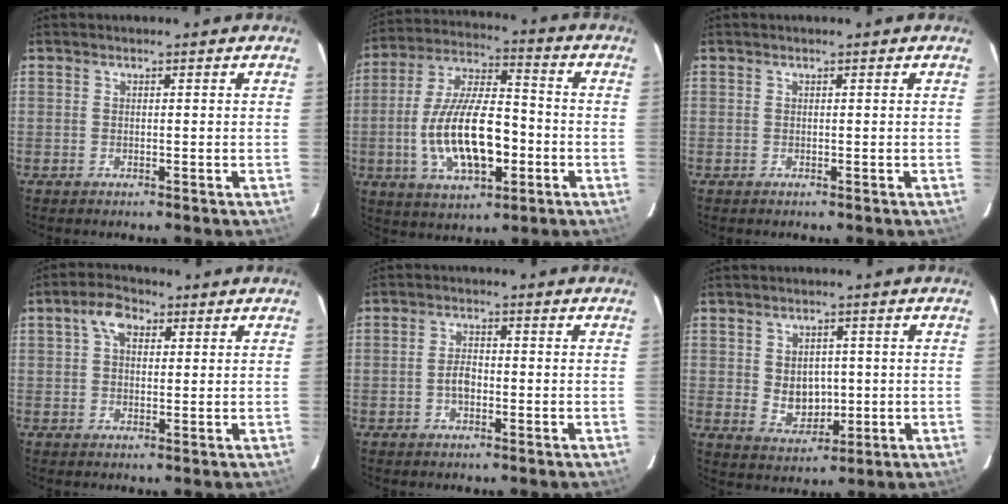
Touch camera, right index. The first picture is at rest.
{"total": 17.6, "force": [-4.2, 7.5, 15.4], "torque": [-0.305, 0.001, -0.066]}
{"total": 0.0}
{"total": 4.4, "force": [1.9, 2.8, 2.8], "torque": [-0.051, 0.018, 0.033]}
{"total": 3.1, "force": [-0.9, 1.9, 2.3], "torque": [-0.044, 0.006, -0.015]}
{"total": 6.4, "force": [0.0, 5.1, 3.9], "torque": [-0.067, -0.003, 0.017]}